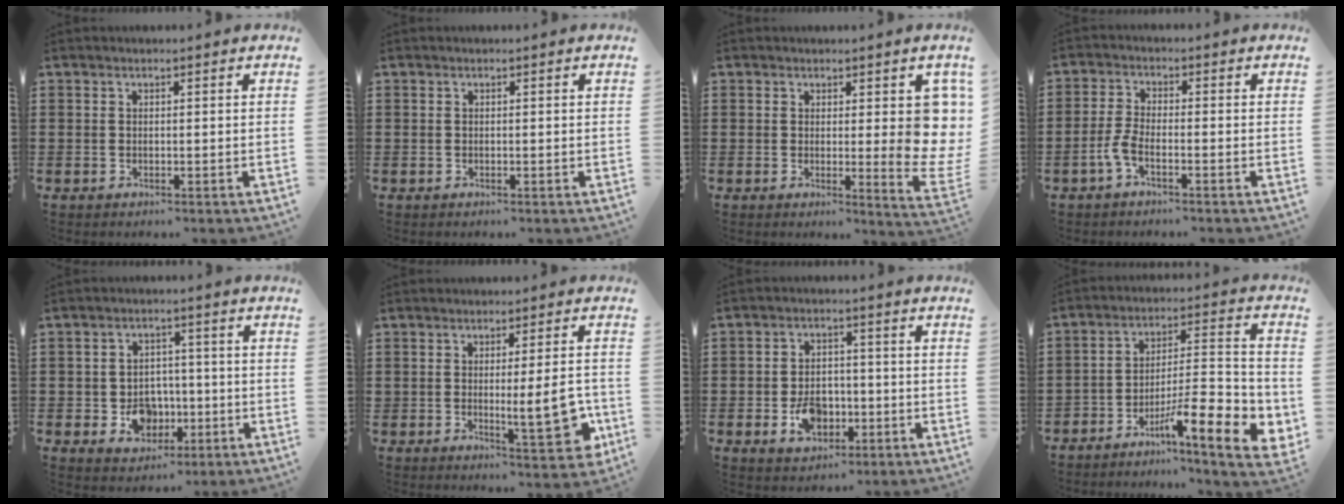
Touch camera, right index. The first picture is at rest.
{"total": 0.0}
{"total": 6.4, "force": [1.4, 2.6, 5.7], "torque": [-0.059, -0.016, 0.022]}
{"total": 3.3, "force": [-1.9, 1.0, 2.5], "torque": [-0.071, -0.006, -0.043]}
{"total": 5.8, "force": [-1.6, 4.9, 2.5], "torque": [-0.047, 0.012, -0.028]}
{"total": 8.5, "force": [-1.1, 2.3, 8.1], "torque": [-0.102, -0.017, -0.016]}
{"total": 6.0, "force": [-2.0, 4.3, 3.7], "torque": [-0.064, 0.001, -0.040]}
{"total": 10.7, "force": [-6.6, 2.3, 8.1], "torque": [-0.117, 0.002, -0.119]}